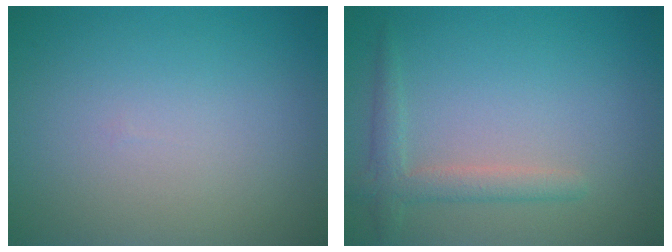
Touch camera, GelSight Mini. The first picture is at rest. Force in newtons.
{"total": 2.3, "press": 2.3, "slide": 0.2}